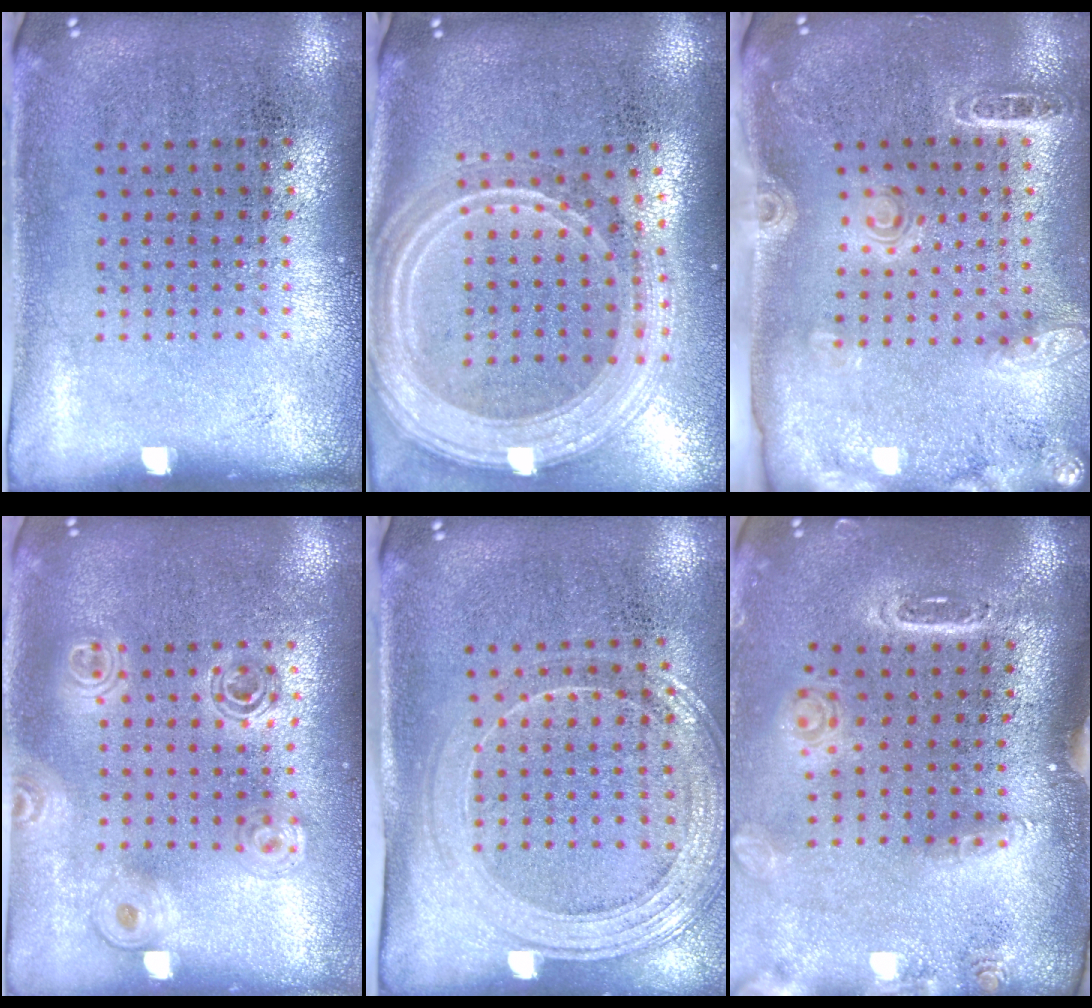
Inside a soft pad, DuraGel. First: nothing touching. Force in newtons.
{"total": 3.0, "press": 2.4, "slide": 1.8}
{"total": 1.8, "press": 1.8, "slide": 0.2}
{"total": 1.7, "press": 1.5, "slide": 0.8}
{"total": 1.7, "press": 1.6, "slide": 0.6}
{"total": 1.6, "press": 1.6, "slide": 0.5}